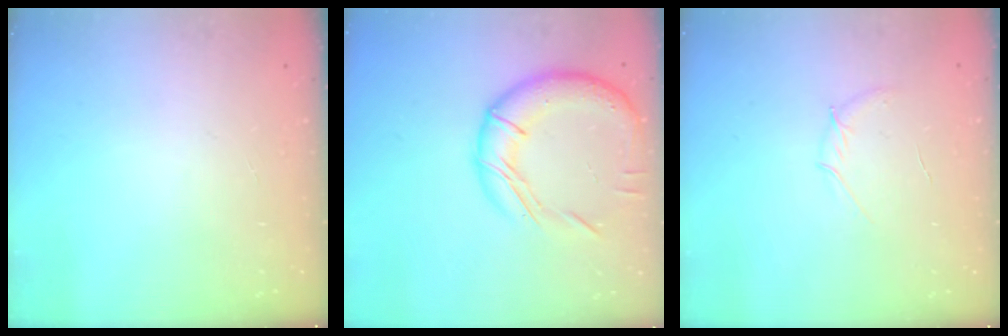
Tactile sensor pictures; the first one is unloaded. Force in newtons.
{"total": 17.3, "press": 17.2, "slide": 1.3}
{"total": 5.3, "press": 5.2, "slide": 1.4}